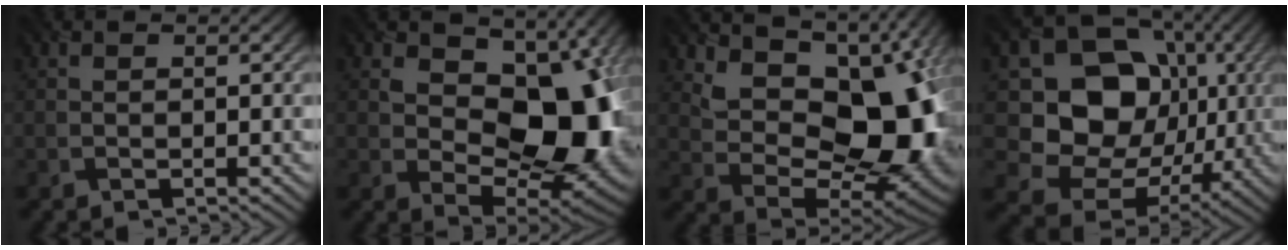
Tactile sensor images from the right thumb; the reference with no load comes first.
{"total": 15.2, "force": [2.0, 9.8, 11.5], "torque": [-0.152, -0.006, 0.038]}
{"total": 14.6, "force": [3.4, 9.0, 10.9], "torque": [-0.158, -0.017, 0.073]}
{"total": 16.3, "force": [0.8, 13.6, 8.8], "torque": [-0.180, -0.028, 0.011]}